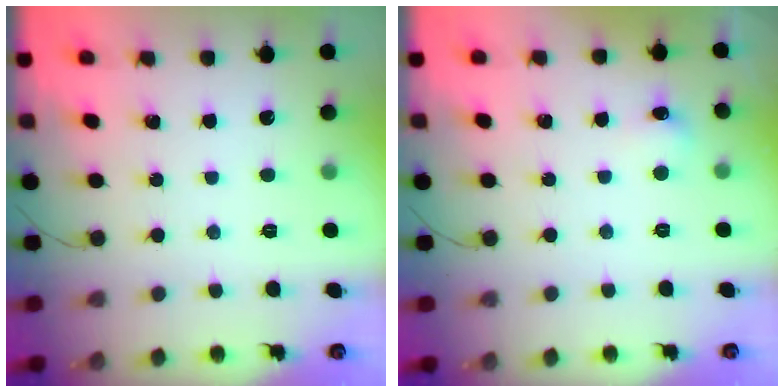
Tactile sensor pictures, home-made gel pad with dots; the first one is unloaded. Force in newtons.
{"total": 4.9, "press": 4.7, "slide": 1.5}